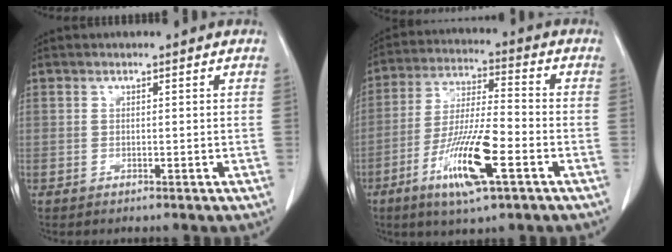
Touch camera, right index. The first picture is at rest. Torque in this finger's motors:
{"motor_torque": [1.49, -0.65, 0.35, 0.11]}